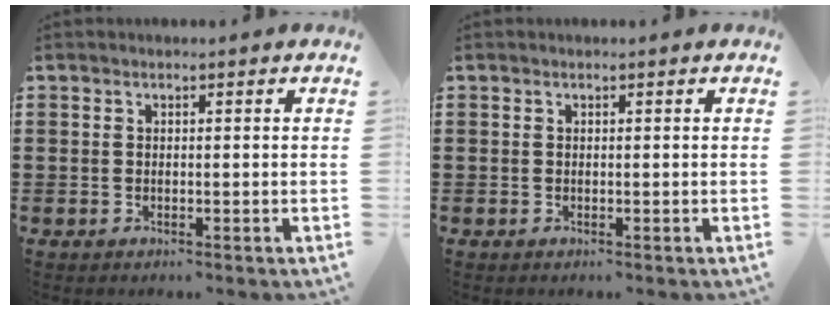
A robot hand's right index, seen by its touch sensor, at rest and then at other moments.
{"total": 0.0}